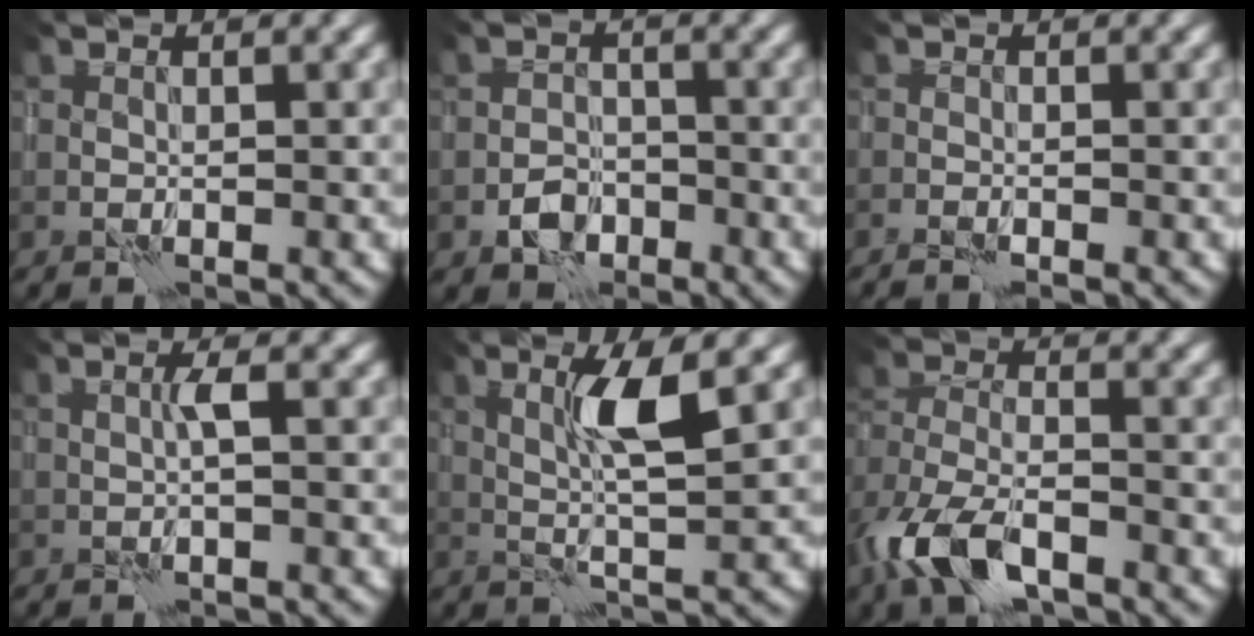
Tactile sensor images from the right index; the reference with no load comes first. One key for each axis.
{"total": 2.5, "fx": -1.4, "fy": 1.8, "fz": 1.0, "tx": -0.011, "ty": 0.004, "tz": -0.029}
{"total": 0.9, "fx": -0.9, "fy": 0.0, "fz": 0.3, "tx": -0.010, "ty": 0.004, "tz": -0.020}
{"total": 1.0, "fx": 0.2, "fy": -0.1, "fz": 0.9, "tx": -0.015, "ty": 0.004, "tz": 0.004}
{"total": 3.8, "fx": 1.4, "fy": 0.2, "fz": 3.5, "tx": -0.068, "ty": 0.002, "tz": 0.028}
{"total": 7.6, "fx": -4.5, "fy": 3.8, "fz": 4.8, "tx": -0.108, "ty": -0.008, "tz": -0.095}